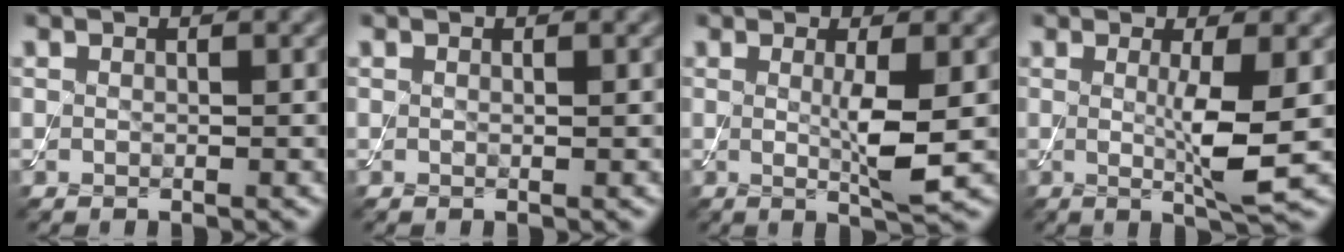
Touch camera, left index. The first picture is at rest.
{"total": 0.0}
{"total": 3.3, "force": [0.1, 0.3, 3.2], "torque": [-0.060, -0.011, 0.004]}
{"total": 4.1, "force": [0.0, 0.4, 4.0], "torque": [-0.071, -0.012, 0.002]}